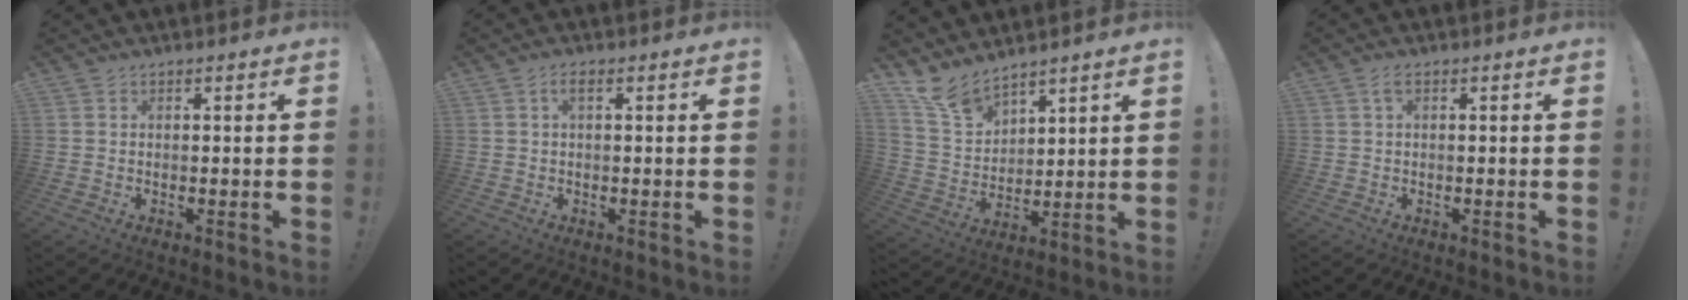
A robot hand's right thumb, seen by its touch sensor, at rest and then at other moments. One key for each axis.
{"total": 2.0, "fx": 0.4, "fy": 0.7, "fz": 1.9, "tx": -0.034, "ty": 0.004, "tz": 0.004}
{"total": 10.8, "fx": 9.4, "fy": 4.2, "fz": 3.3, "tx": -0.072, "ty": -0.070, "tz": 0.183}
{"total": 1.6, "fx": 0.4, "fy": 0.4, "fz": 1.5, "tx": -0.026, "ty": 0.001, "tz": 0.004}